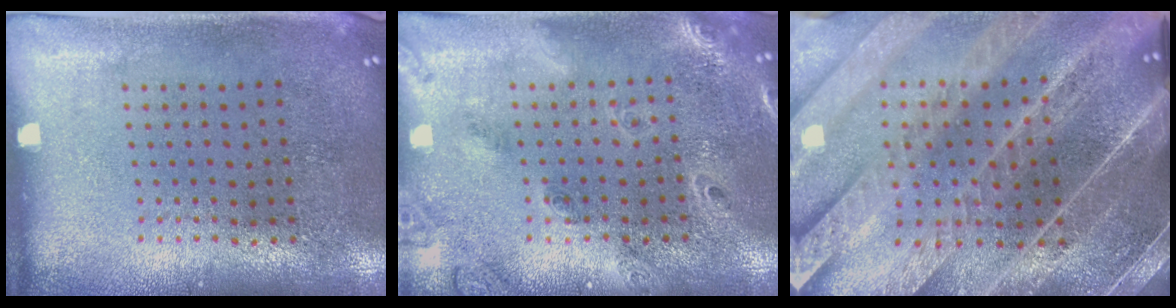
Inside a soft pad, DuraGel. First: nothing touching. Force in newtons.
{"total": 1.8, "press": 1.7, "slide": 0.8}
{"total": 4.9, "press": 4.4, "slide": 2.3}